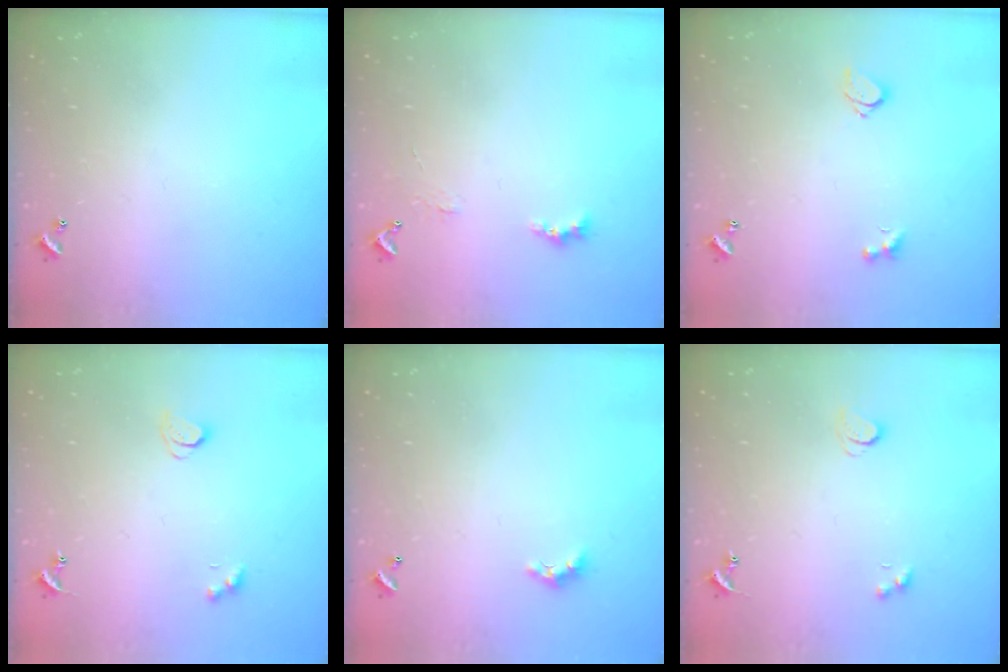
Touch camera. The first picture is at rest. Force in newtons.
{"total": 2.0, "press": 1.9, "slide": 0.6}
{"total": 2.8, "press": 2.5, "slide": 1.3}
{"total": 1.7, "press": 1.6, "slide": 0.4}
{"total": 2.0, "press": 1.9, "slide": 0.6}
{"total": 1.9, "press": 1.9, "slide": 0.5}